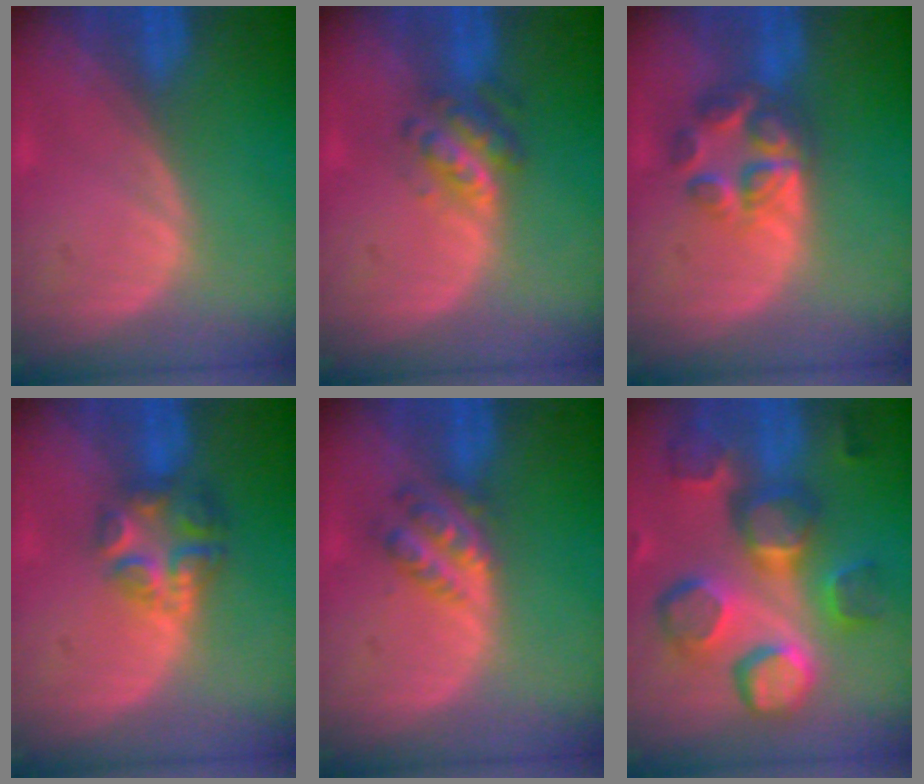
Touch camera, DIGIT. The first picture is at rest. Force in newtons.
{"total": 4.9, "press": 4.4, "slide": 2.1}
{"total": 6.7, "press": 5.7, "slide": 3.5}
{"total": 6.2, "press": 5.4, "slide": 2.9}
{"total": 4.6, "press": 4.1, "slide": 2.2}
{"total": 12.4, "press": 11.1, "slide": 5.6}